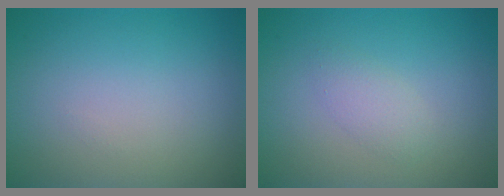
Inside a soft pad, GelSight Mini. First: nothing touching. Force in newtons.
{"total": 1.6, "press": 1.6, "slide": 0.1}